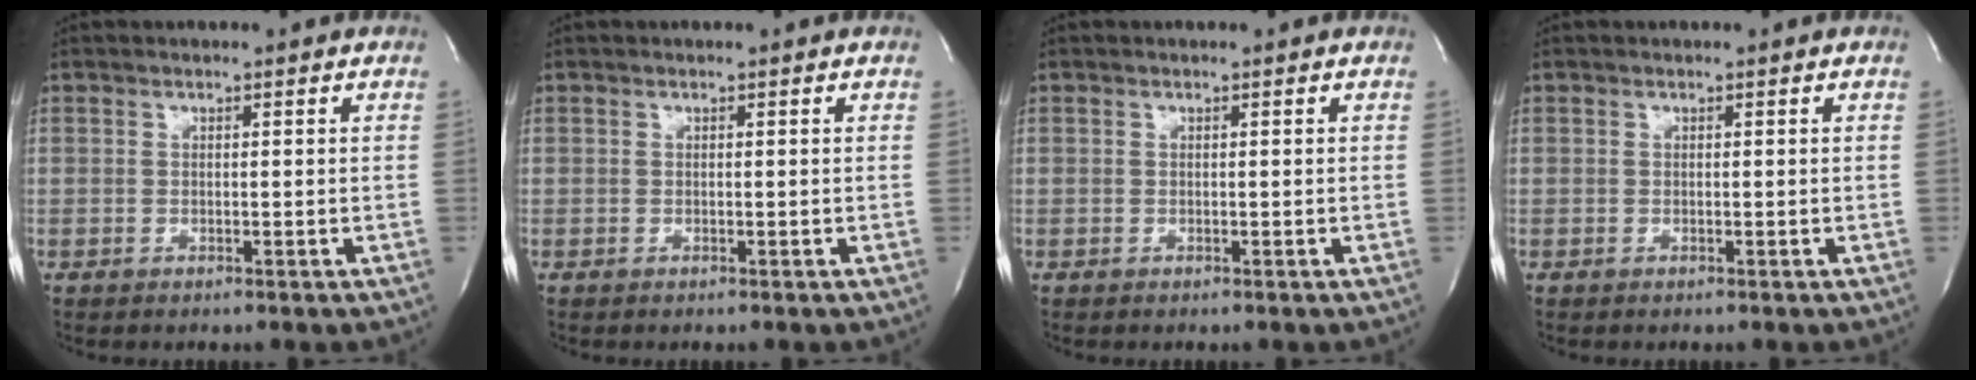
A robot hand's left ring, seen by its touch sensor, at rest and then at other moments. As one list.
[{"total": 0.0}, {"total": 0.0}, {"total": 0.0}]